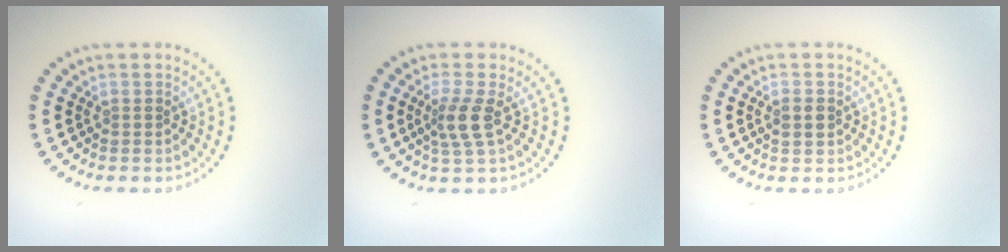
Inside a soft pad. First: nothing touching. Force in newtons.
{"total": 2.7, "press": 2.1, "slide": 1.7}
{"total": 1.2, "press": 1.2, "slide": 0.1}